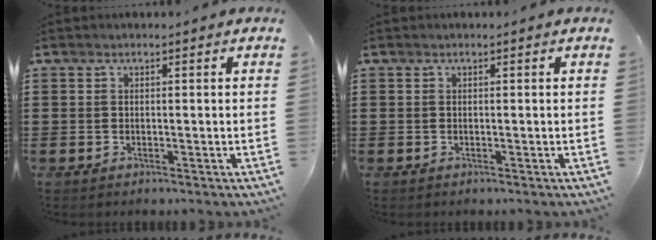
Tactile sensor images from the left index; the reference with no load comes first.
{"total": 0.0}